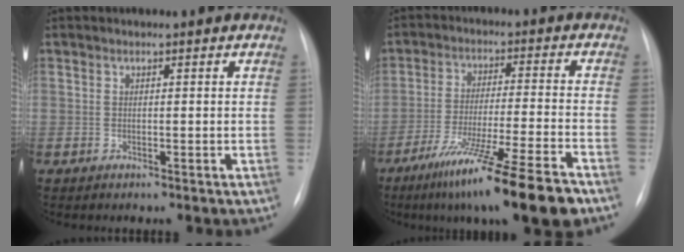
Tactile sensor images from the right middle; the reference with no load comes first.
{"total": 16.4, "force": [-11.1, -0.4, 12.1], "torque": [-0.188, -0.046, -0.187]}